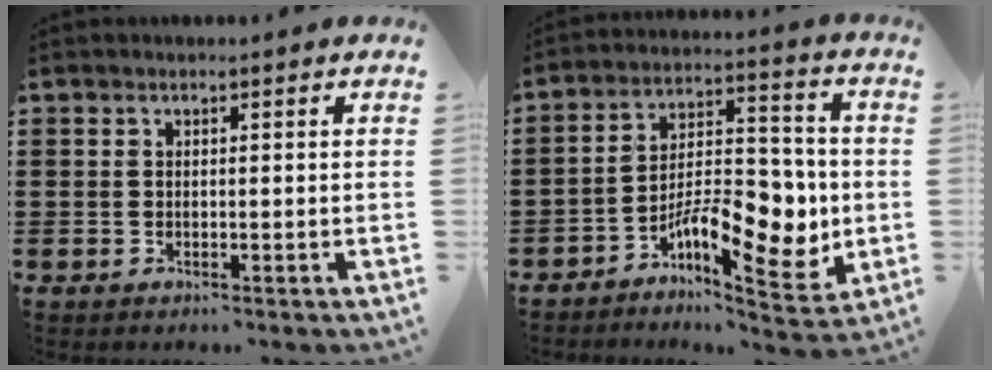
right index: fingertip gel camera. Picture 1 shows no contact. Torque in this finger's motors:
{"motor_torque": [2.14, 0.00, 0.36, 0.21]}